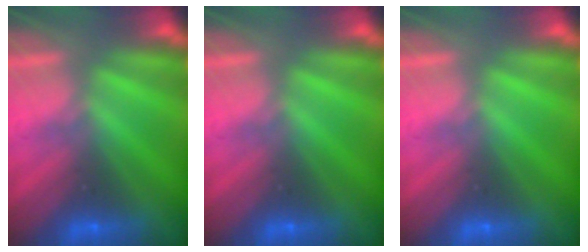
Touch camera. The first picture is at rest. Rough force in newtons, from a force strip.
{"total": 0.0}
{"total": 0.0}